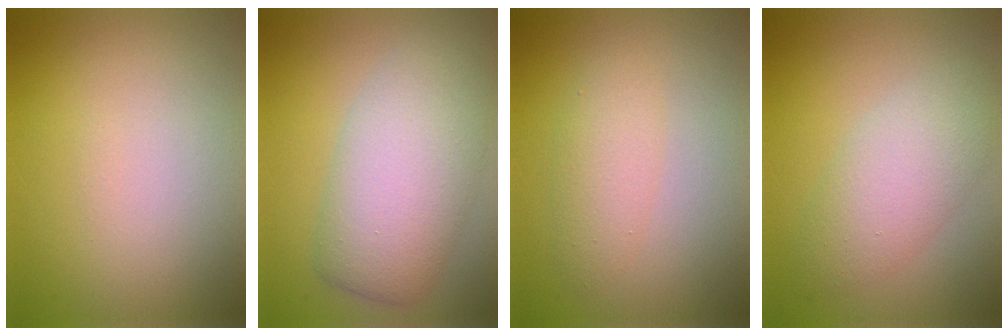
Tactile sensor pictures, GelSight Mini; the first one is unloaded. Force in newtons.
{"total": 7.2, "press": 7.2, "slide": 0.6}
{"total": 2.3, "press": 2.3, "slide": 0.1}
{"total": 4.3, "press": 4.3, "slide": 0.2}